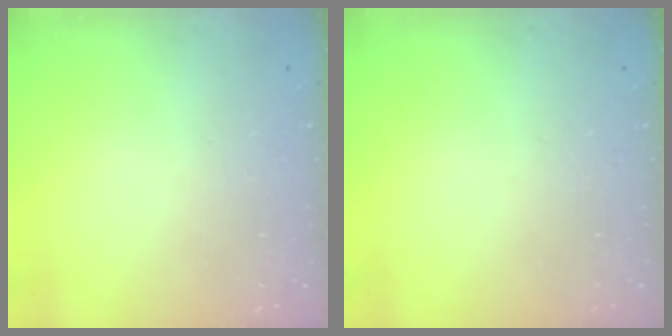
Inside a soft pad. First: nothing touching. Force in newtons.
{"total": 0.0}